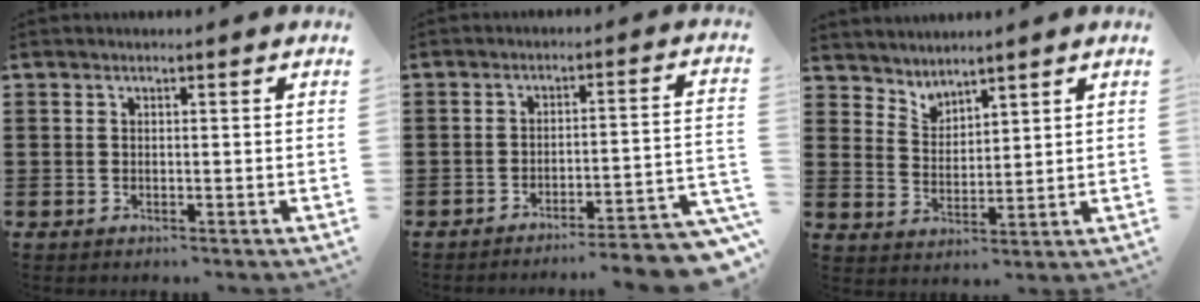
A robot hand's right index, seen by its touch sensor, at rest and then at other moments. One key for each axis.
{"total": 4.7, "fx": -4.3, "fy": -0.6, "fz": 1.9, "tx": -0.031, "ty": -0.019, "tz": -0.086}
{"total": 3.2, "fx": 3.1, "fy": 0.5, "fz": -0.8, "tx": -0.001, "ty": -0.011, "tz": 0.059}